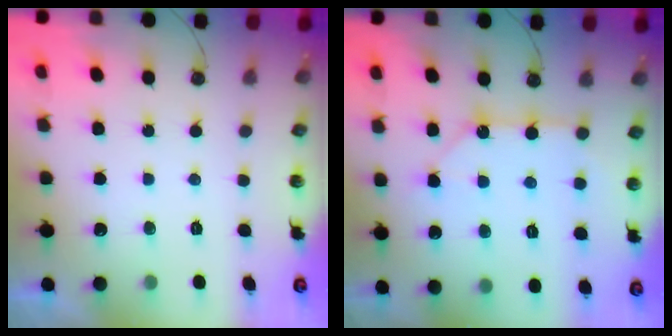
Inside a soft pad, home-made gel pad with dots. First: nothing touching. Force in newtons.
{"total": 10.3, "press": 10.3, "slide": 0.6}